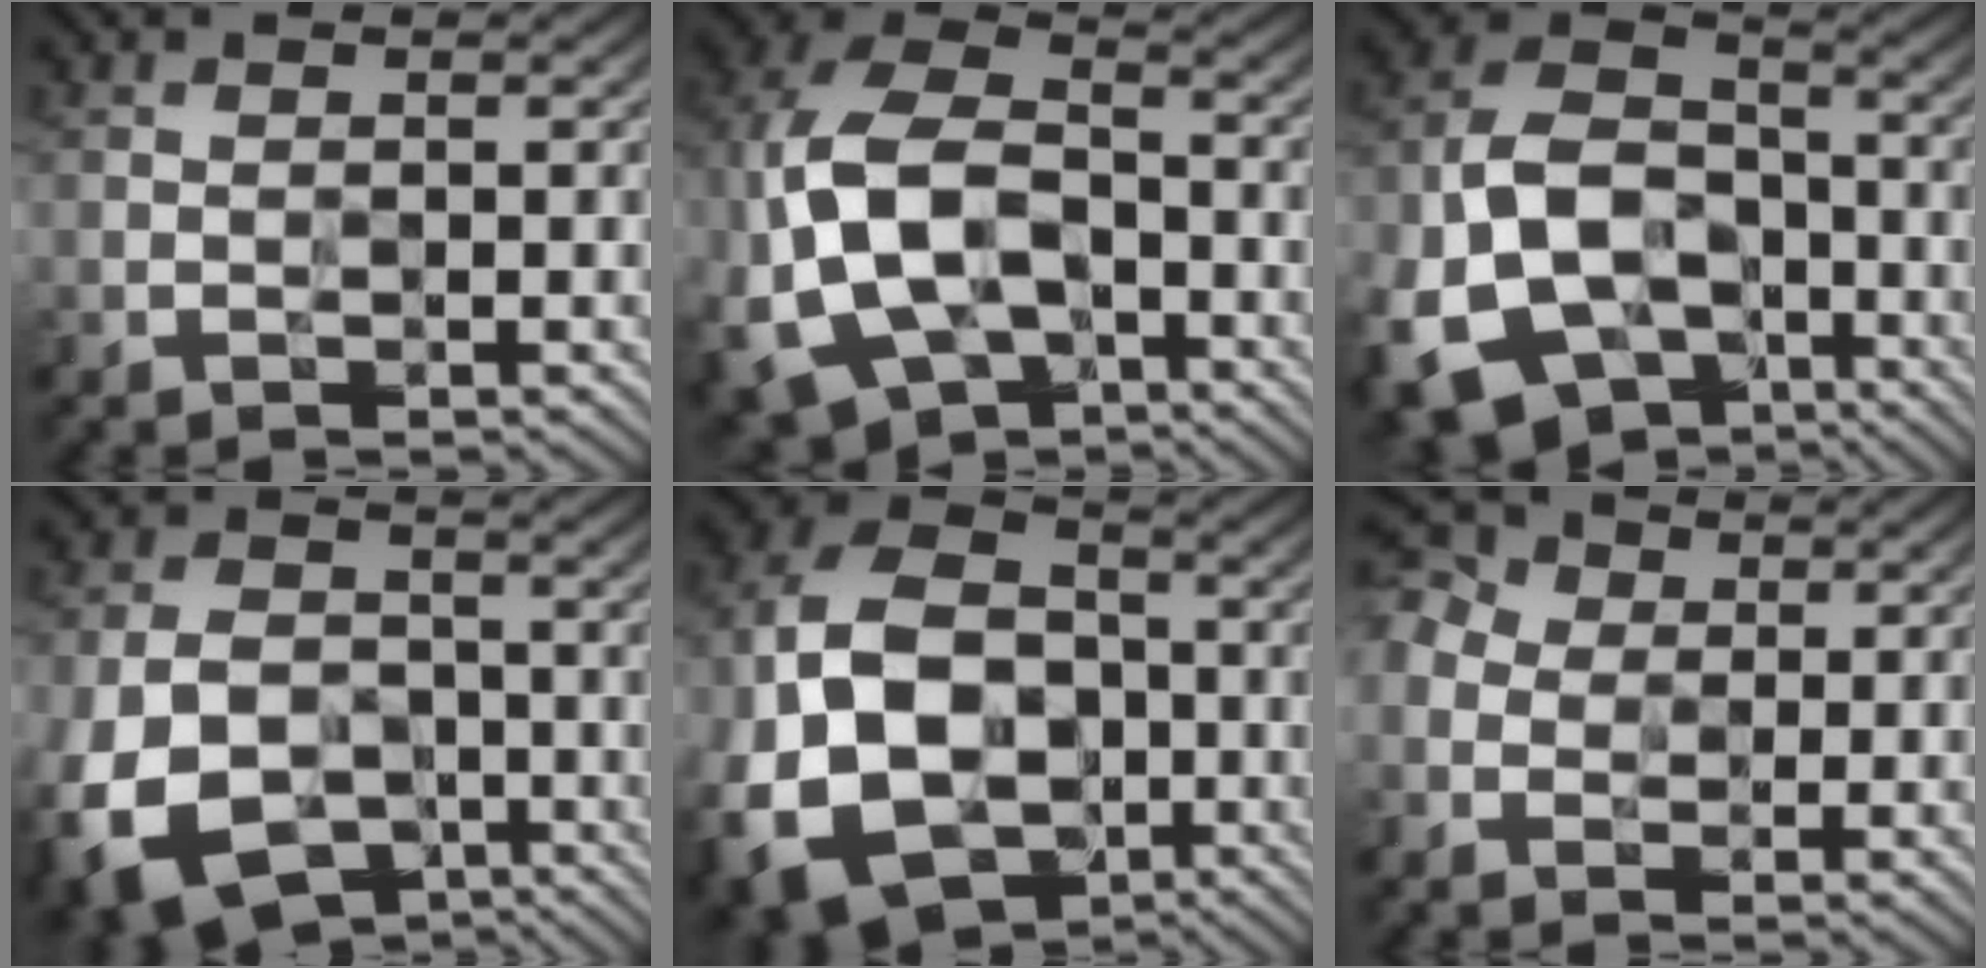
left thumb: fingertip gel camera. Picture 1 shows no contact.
{"total": 16.3, "force": [-4.7, 10.5, 11.6], "torque": [-0.280, -0.017, -0.094]}
{"total": 16.7, "force": [-6.9, 11.5, 9.9], "torque": [-0.229, -0.036, -0.134]}
{"total": 14.1, "force": [-6.3, 9.7, 8.0], "torque": [-0.191, -0.036, -0.112]}
{"total": 18.5, "force": [-4.9, 13.4, 11.7], "torque": [-0.255, -0.016, -0.091]}
{"total": 6.0, "force": [0.5, 5.1, 3.1], "torque": [-0.103, 0.015, -0.003]}